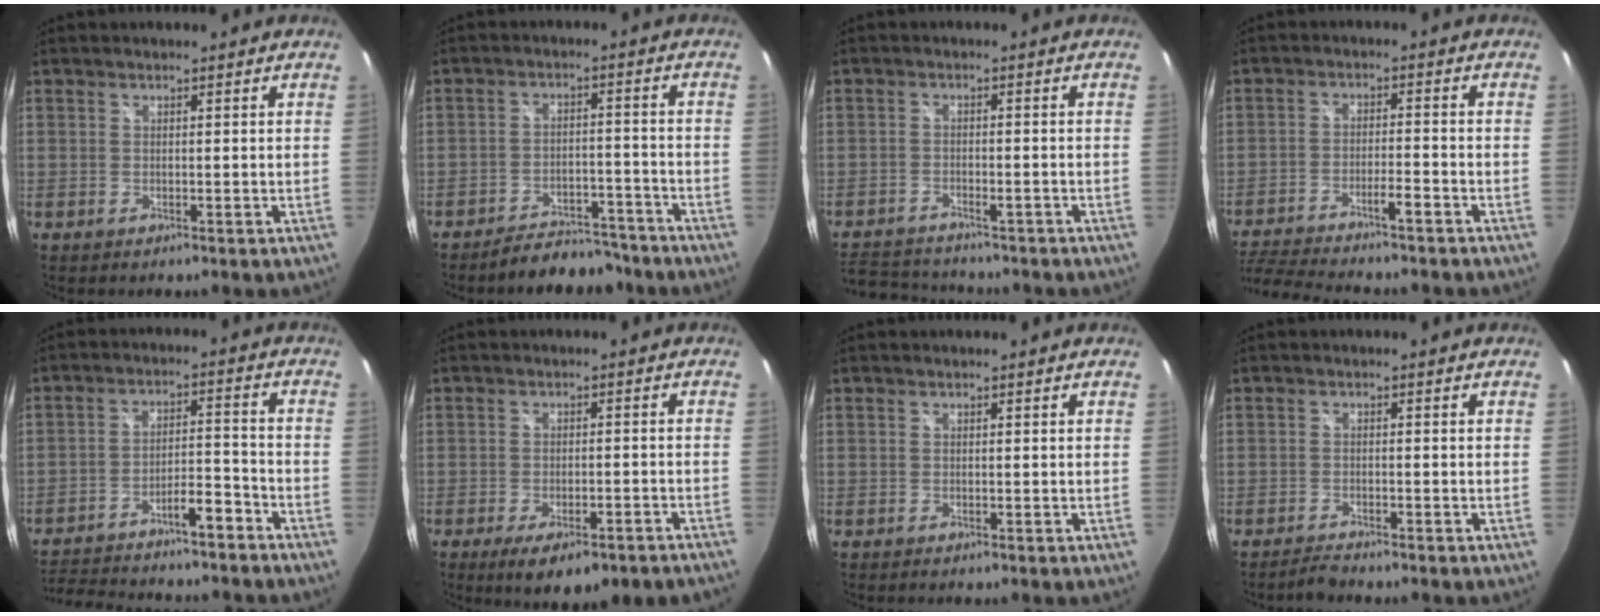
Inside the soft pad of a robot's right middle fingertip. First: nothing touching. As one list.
[{"total": 10.0, "force": [-9.0, 3.2, 2.9], "torque": [-0.064, 0.015, -0.116]}, {"total": 11.0, "force": [-9.7, 4.0, 3.6], "torque": [-0.100, 0.005, -0.149]}, {"total": 13.0, "force": [-11.2, 1.0, 6.4], "torque": [-0.135, -0.008, -0.180]}, {"total": 15.5, "force": [-13.1, 3.6, 7.4], "torque": [-0.140, 0.028, -0.193]}, {"total": 10.4, "force": [-7.4, 2.5, 6.8], "torque": [-0.126, -0.028, -0.100]}, {"total": 0.0}, {"total": 2.2, "force": [-2.1, 0.1, 0.4], "torque": [-0.018, -0.006, -0.041]}]